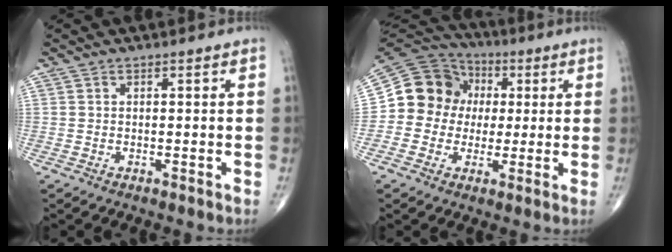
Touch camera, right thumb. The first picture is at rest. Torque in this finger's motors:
{"motor_torque": [0.80, 1.87, 0.32, -0.39, 0.04]}